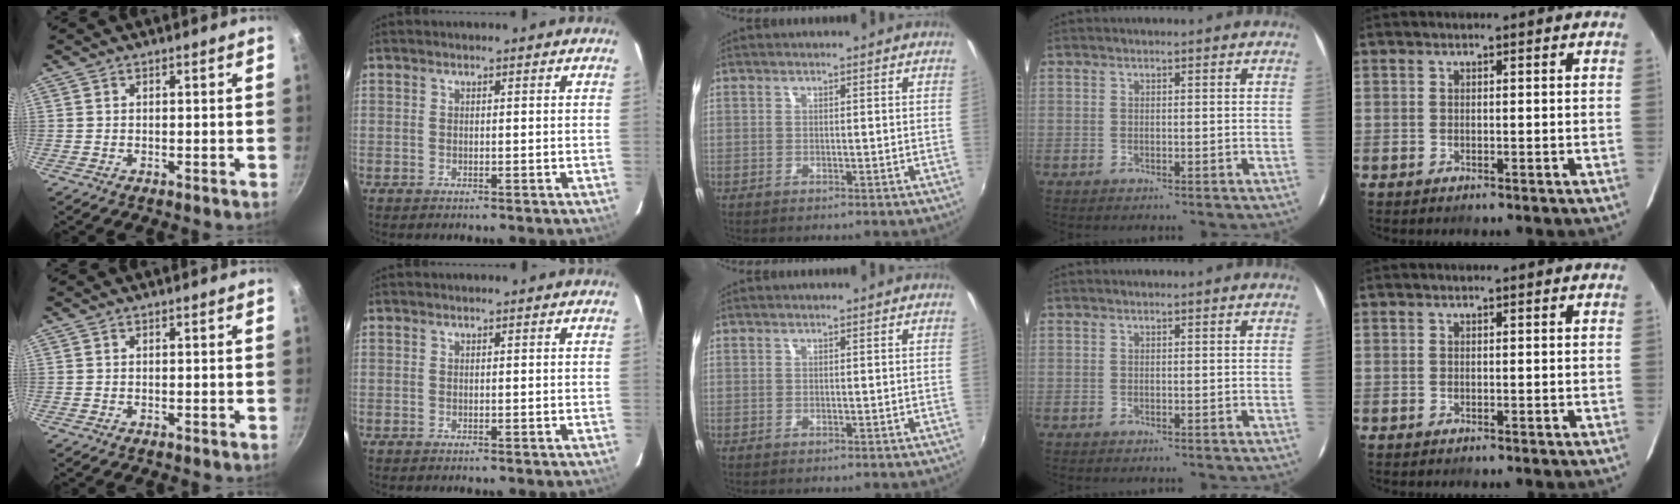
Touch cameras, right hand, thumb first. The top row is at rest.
{}